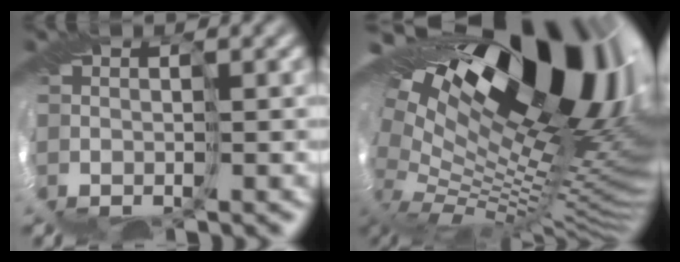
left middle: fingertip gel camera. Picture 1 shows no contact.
{"total": 20.6, "force": [10.1, 8.8, 15.7], "torque": [-0.270, 0.032, 0.179]}